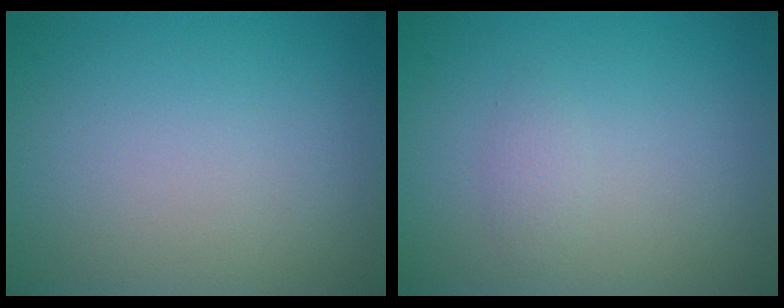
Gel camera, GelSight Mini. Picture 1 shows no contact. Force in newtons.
{"total": 0.9, "press": 0.9, "slide": 0.0}